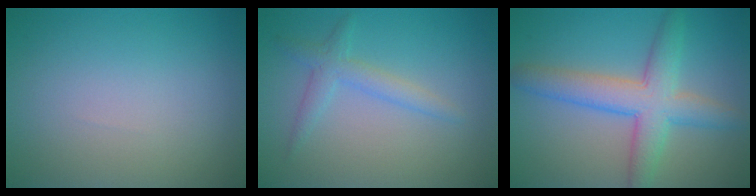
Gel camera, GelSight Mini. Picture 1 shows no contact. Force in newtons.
{"total": 2.2, "press": 2.2, "slide": 0.1}
{"total": 5.8, "press": 5.8, "slide": 0.4}